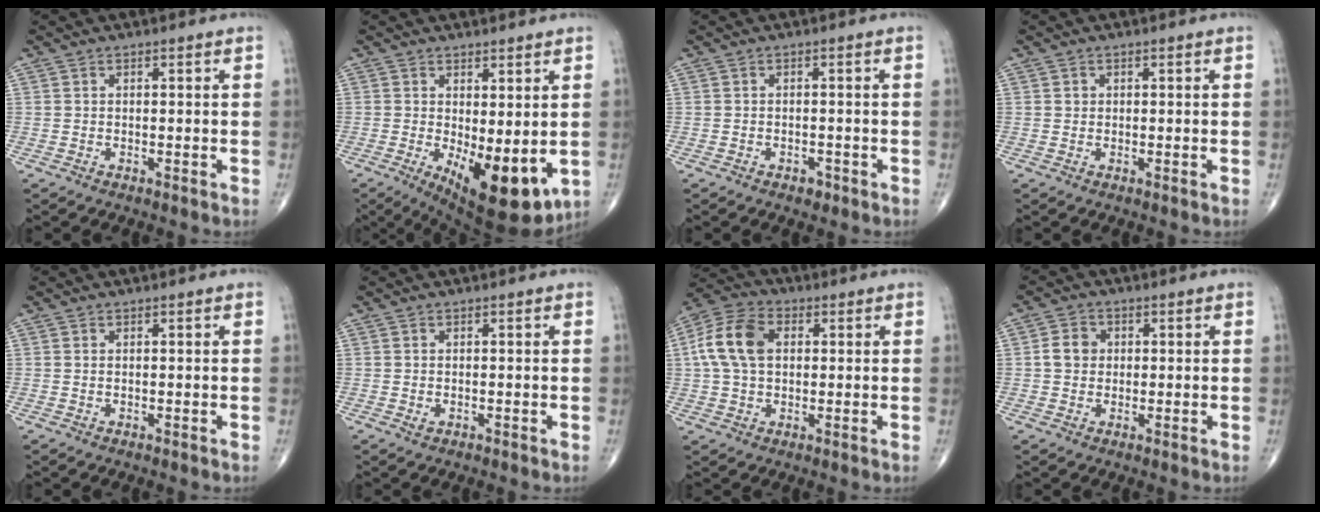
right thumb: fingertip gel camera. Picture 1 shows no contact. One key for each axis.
{"total": 12.4, "fx": -2.1, "fy": 5.1, "fz": 11.1, "tx": -0.155, "ty": -0.027, "tz": -0.013}
{"total": 1.6, "fx": -1.0, "fy": 1.0, "fz": 0.7, "tx": -0.009, "ty": 0.003, "tz": -0.013}
{"total": 0.7, "fx": 0.2, "fy": 0.7, "fz": 0.2, "tx": 0.002, "ty": 0.001, "tz": 0.003}
{"total": 0.0}
{"total": 0.9, "fx": -0.2, "fy": 0.6, "fz": 0.6, "tx": -0.012, "ty": -0.001, "tz": 0.001}
{"total": 11.2, "fx": 1.8, "fy": 7.5, "fz": 8.2, "tx": -0.162, "ty": 0.021, "tz": 0.027}
{"total": 4.1, "fx": 0.4, "fy": 3.5, "fz": 2.0, "tx": -0.025, "ty": 0.007, "tz": 0.002}